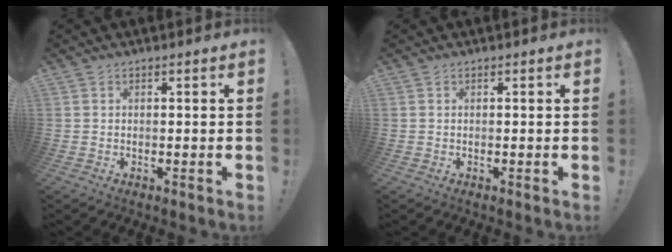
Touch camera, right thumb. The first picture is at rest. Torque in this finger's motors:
{"motor_torque": [0.00, 0.00, -0.11, 0.11, 0.00]}